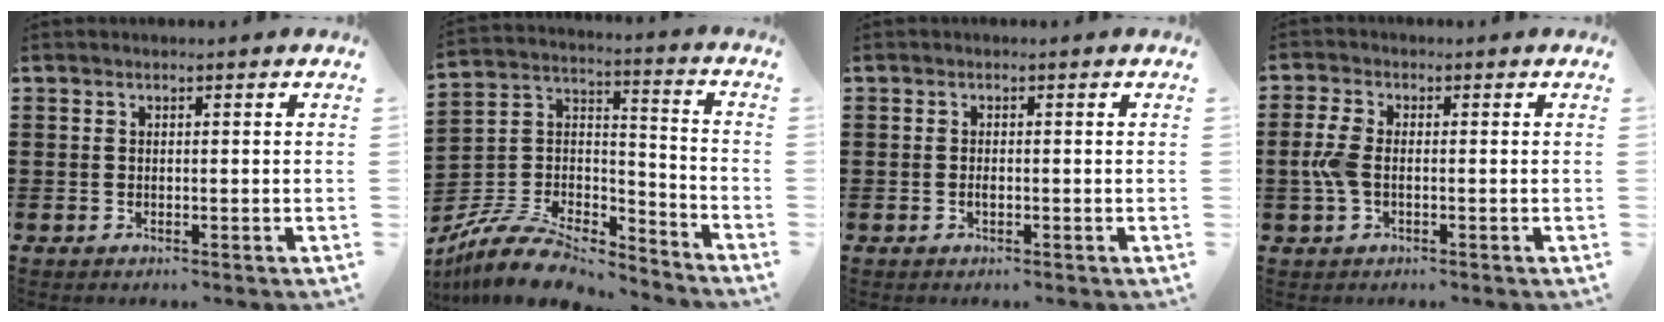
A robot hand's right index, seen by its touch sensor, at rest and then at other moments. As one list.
[{"total": 9.6, "force": [-8.4, 2.7, 3.8], "torque": [-0.082, 0.014, -0.165]}, {"total": 1.0, "force": [-0.3, 0.4, 0.8], "torque": [-0.016, -0.003, -0.006]}, {"total": 4.1, "force": [-0.5, 2.1, 3.5], "torque": [-0.094, -0.006, -0.017]}]